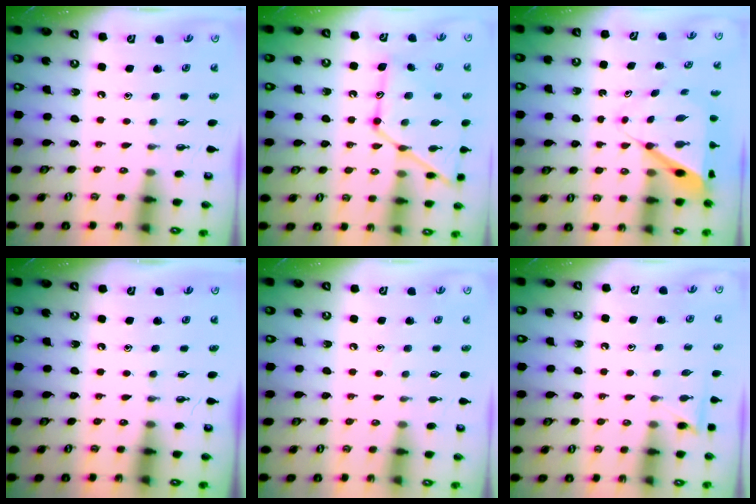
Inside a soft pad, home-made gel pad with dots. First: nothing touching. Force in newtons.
{"total": 16.6, "press": 16.5, "slide": 1.4}
{"total": 9.0, "press": 9.0, "slide": 0.7}
{"total": 0.0}
{"total": 4.5, "press": 4.4, "slide": 0.6}
{"total": 5.1, "press": 5.1, "slide": 0.7}